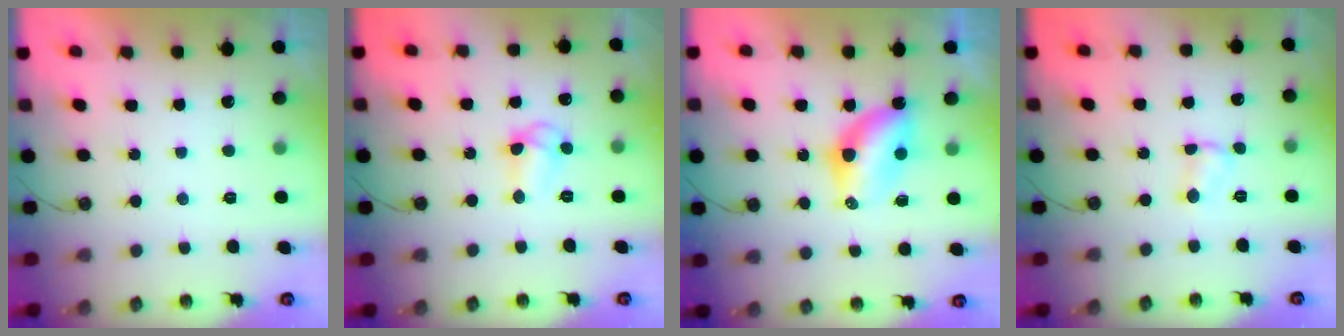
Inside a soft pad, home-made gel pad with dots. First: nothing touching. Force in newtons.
{"total": 8.3, "press": 8.3, "slide": 0.6}
{"total": 7.0, "press": 7.0, "slide": 0.2}
{"total": 3.3, "press": 3.3, "slide": 0.5}